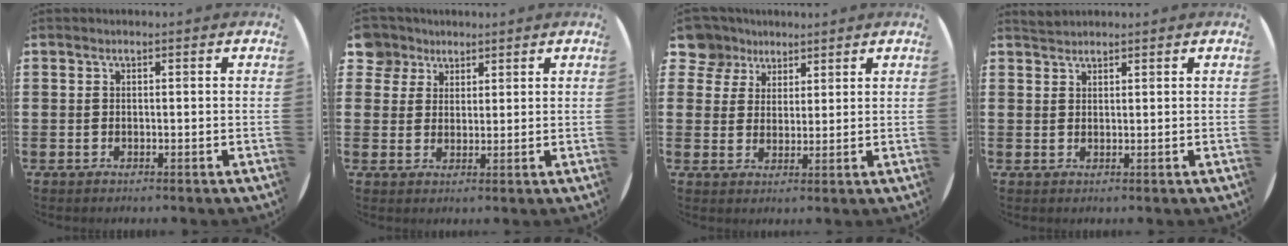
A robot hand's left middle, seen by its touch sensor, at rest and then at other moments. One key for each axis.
{"total": 4.2, "fx": 3.1, "fy": 2.8, "fz": 0.1, "tx": -0.009, "ty": 0.004, "tz": 0.060}
{"total": 5.0, "fx": 3.9, "fy": 3.2, "fz": 0.1, "tx": -0.016, "ty": -0.003, "tz": 0.073}
{"total": 1.5, "fx": 1.5, "fy": 0.3, "fz": 0.0, "tx": -0.003, "ty": 0.004, "tz": 0.029}